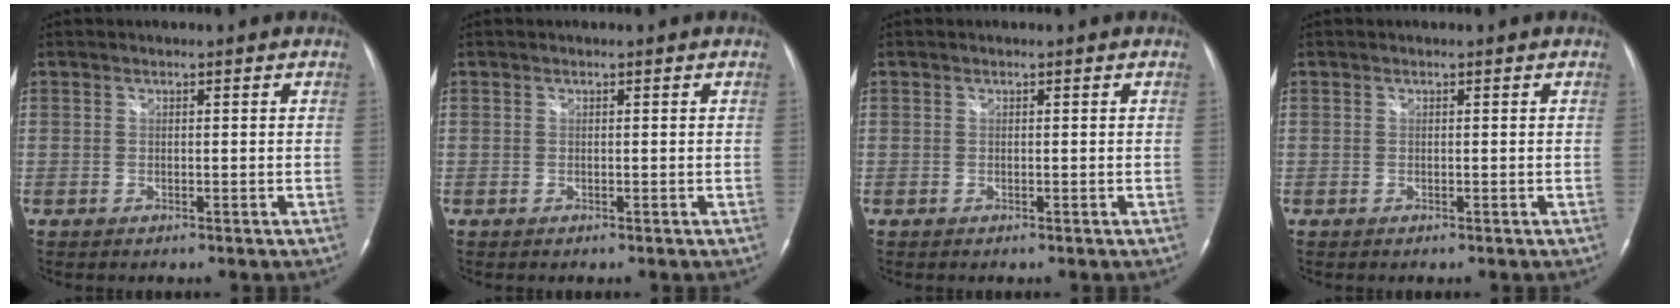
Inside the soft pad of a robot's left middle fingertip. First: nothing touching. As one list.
[{"total": 0.0}, {"total": 0.0}, {"total": 0.0}]